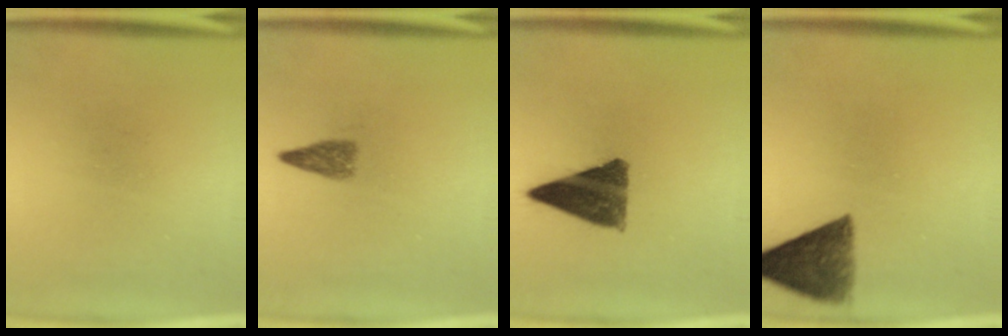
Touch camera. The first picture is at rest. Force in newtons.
{"total": 2.3}
{"total": 10.7}
{"total": 8.9}